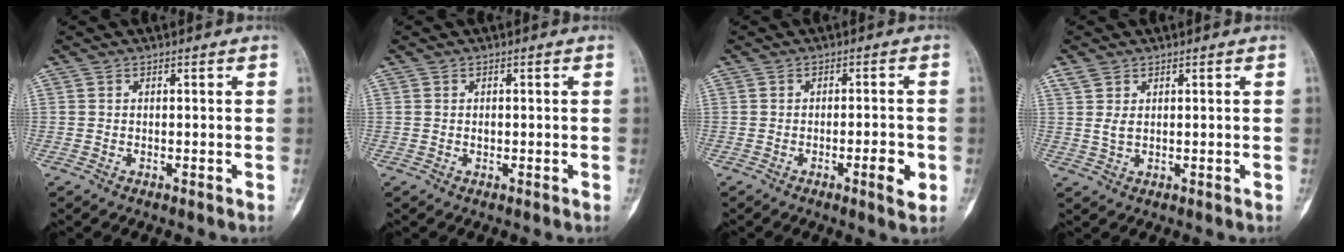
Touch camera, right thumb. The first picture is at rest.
{"total": 0.7, "force": [0.0, 0.5, 0.5], "torque": [-0.007, 0.001, 0.001]}
{"total": 4.6, "force": [-1.6, 1.1, 4.2], "torque": [-0.059, 0.003, -0.022]}
{"total": 2.5, "force": [1.2, 1.5, 1.6], "torque": [-0.036, 0.002, 0.033]}